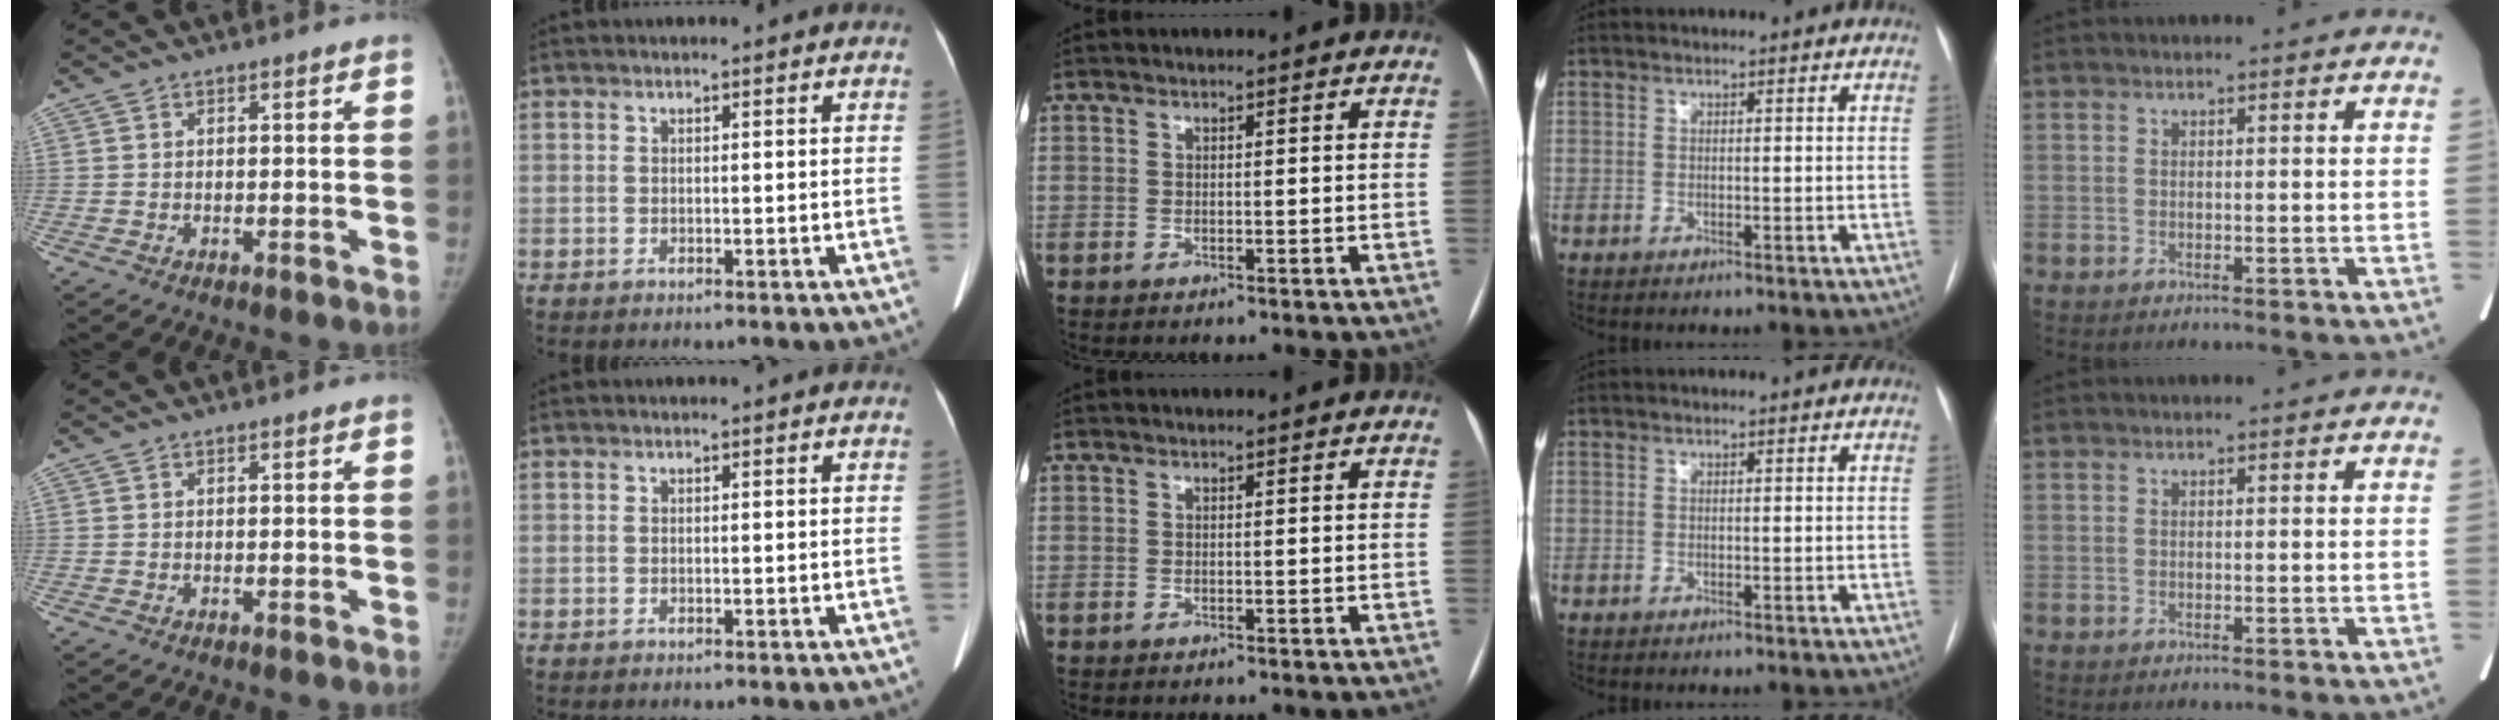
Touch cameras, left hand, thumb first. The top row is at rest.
{}